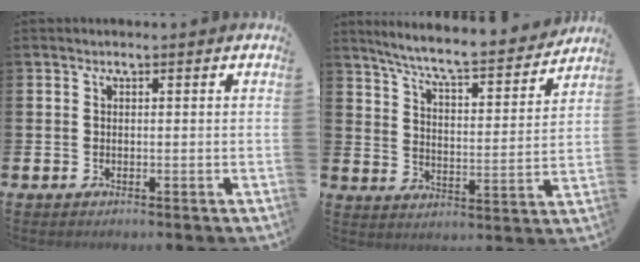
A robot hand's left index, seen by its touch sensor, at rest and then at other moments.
{"total": 7.6, "force": [7.0, 0.5, 2.7], "torque": [-0.077, -0.053, 0.116]}